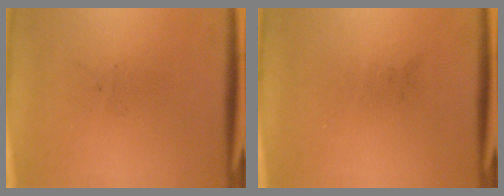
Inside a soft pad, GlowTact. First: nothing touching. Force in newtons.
{"total": 0.0}